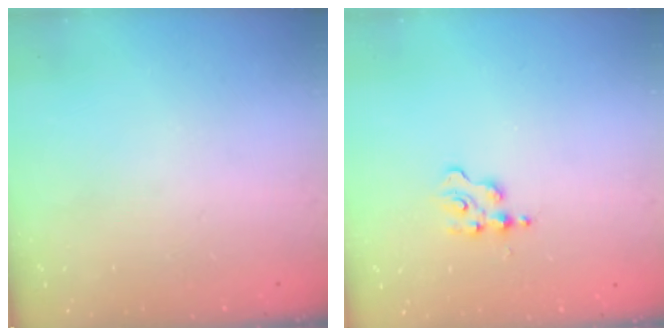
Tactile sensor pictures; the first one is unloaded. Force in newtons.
{"total": 2.4, "press": 2.4, "slide": 0.2}